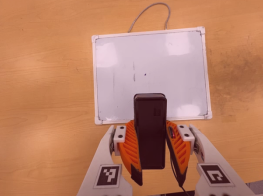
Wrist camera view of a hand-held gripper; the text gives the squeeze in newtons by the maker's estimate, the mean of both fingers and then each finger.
{"total": 7.7, "left": 6.5, "right": 8.9}